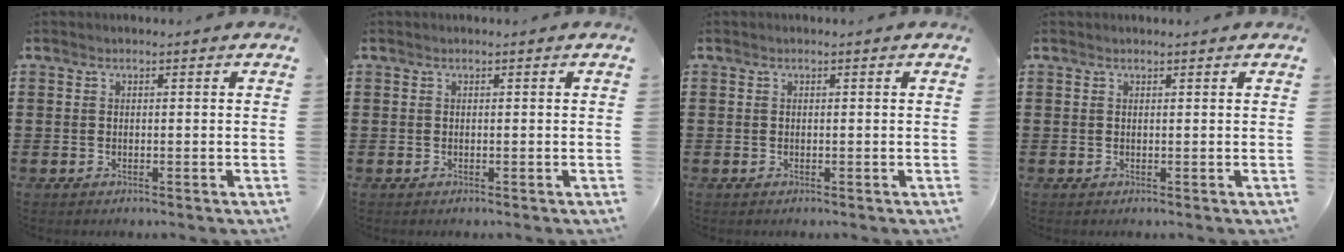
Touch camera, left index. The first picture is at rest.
{"total": 0.0}
{"total": 0.0}
{"total": 0.0}